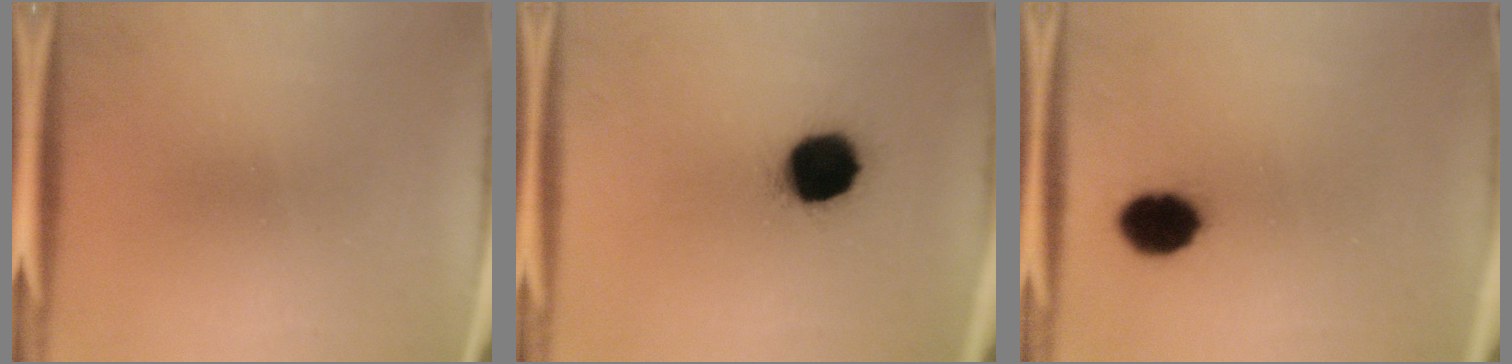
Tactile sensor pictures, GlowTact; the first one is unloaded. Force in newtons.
{"total": 14.4}
{"total": 8.6}